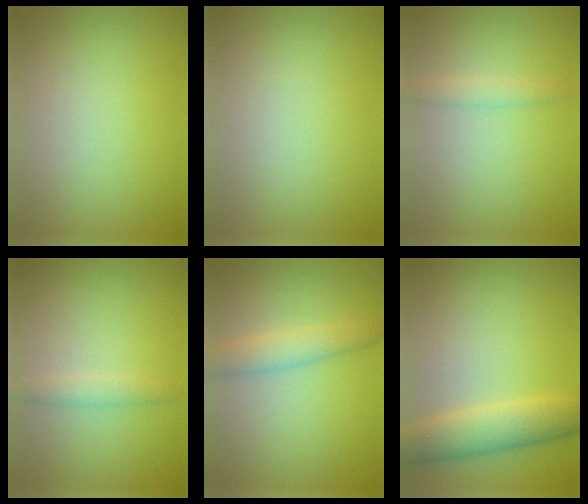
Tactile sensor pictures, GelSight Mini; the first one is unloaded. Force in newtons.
{"total": 0.0}
{"total": 1.4, "press": 1.4, "slide": 0.0}
{"total": 1.4, "press": 1.4, "slide": 0.0}
{"total": 2.8, "press": 2.8, "slide": 0.1}
{"total": 5.0, "press": 5.0, "slide": 0.3}